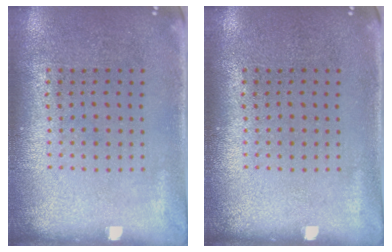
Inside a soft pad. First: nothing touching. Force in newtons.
{"total": 0.0}